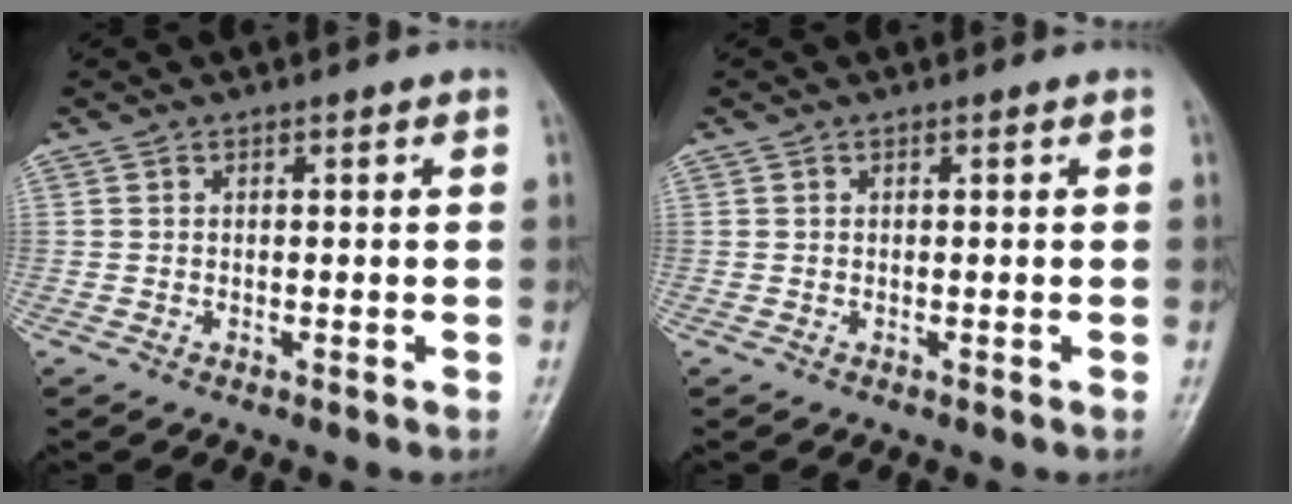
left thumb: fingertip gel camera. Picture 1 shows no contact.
{"total": 0.0}